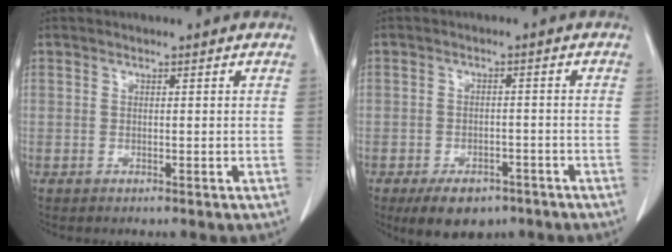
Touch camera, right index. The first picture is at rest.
{"total": 7.1, "force": [-4.9, 3.8, 3.5], "torque": [-0.053, 0.000, -0.069]}